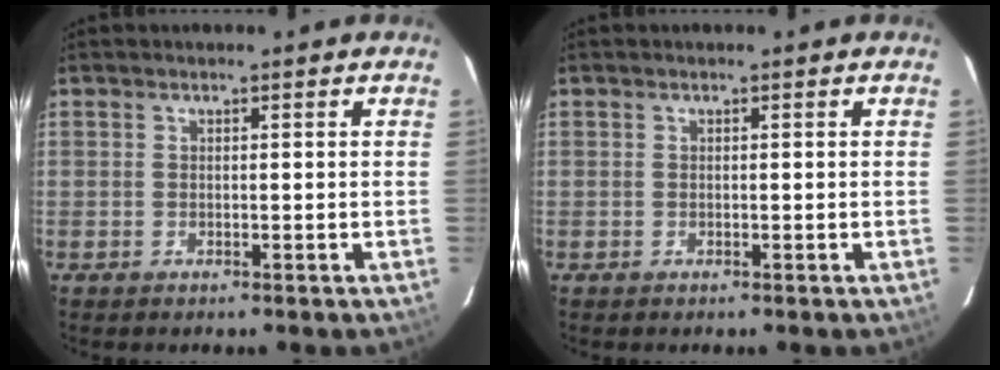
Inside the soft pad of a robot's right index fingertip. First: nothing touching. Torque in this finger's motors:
{"motor_torque": [-0.04, 0.04, 0.00, 0.00]}